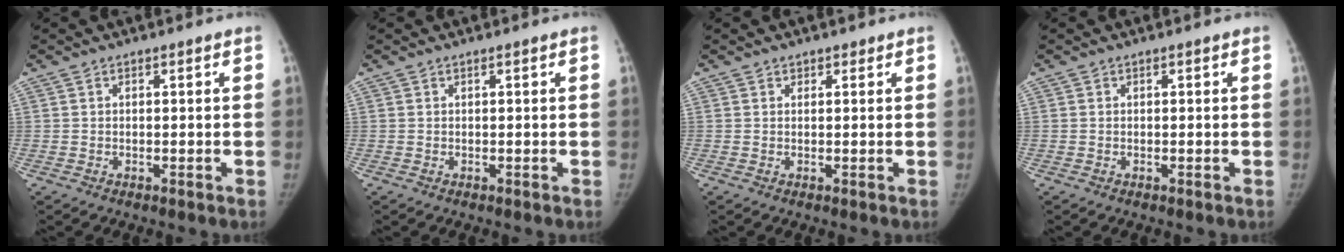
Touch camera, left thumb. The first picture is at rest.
{"total": 0.0}
{"total": 0.9, "force": [0.9, 0.4, 0.1], "torque": [0.003, -0.005, 0.014]}
{"total": 0.0}